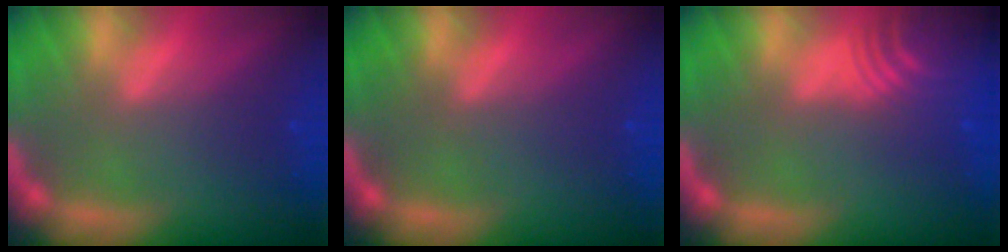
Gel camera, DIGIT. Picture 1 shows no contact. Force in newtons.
{"total": 0.0}
{"total": 9.6}